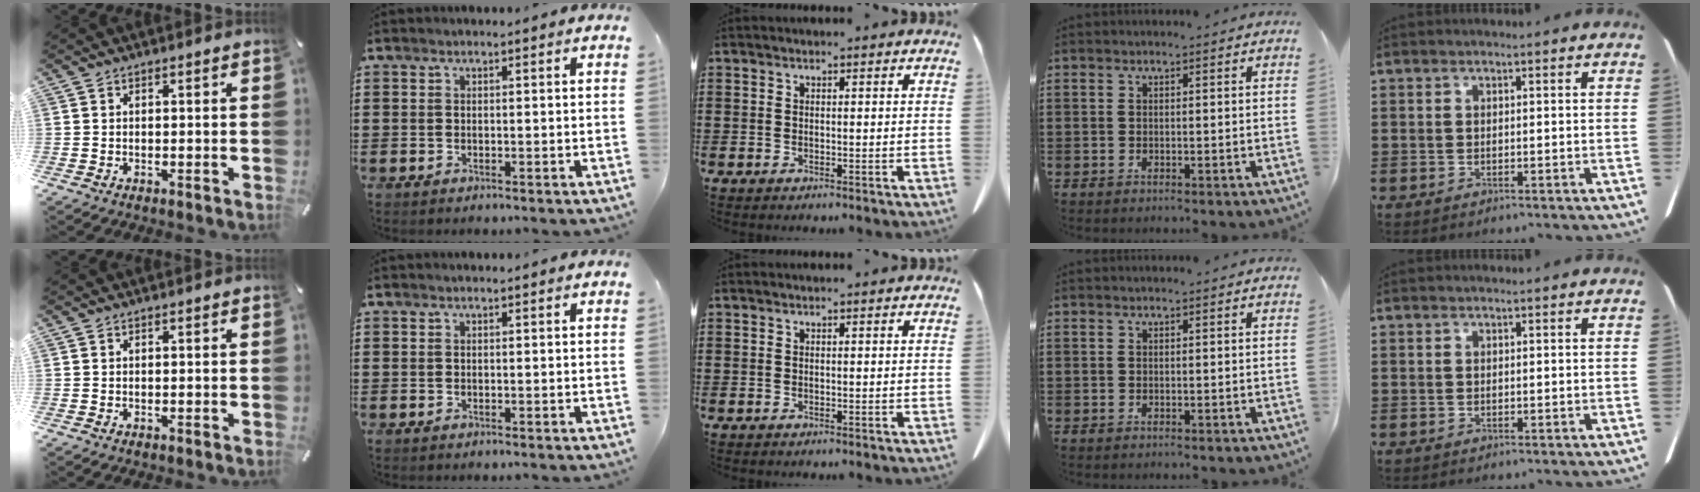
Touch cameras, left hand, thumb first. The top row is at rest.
{}